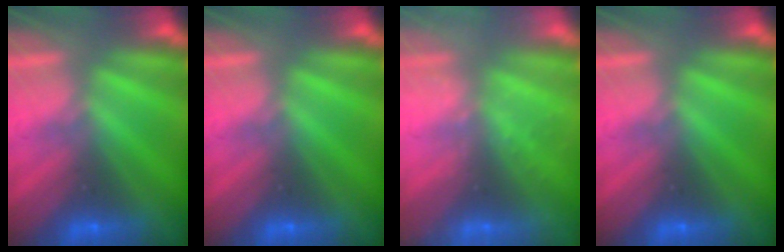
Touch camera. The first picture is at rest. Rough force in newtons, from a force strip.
{"total": 0.0}
{"total": 2.3}
{"total": 0.0}